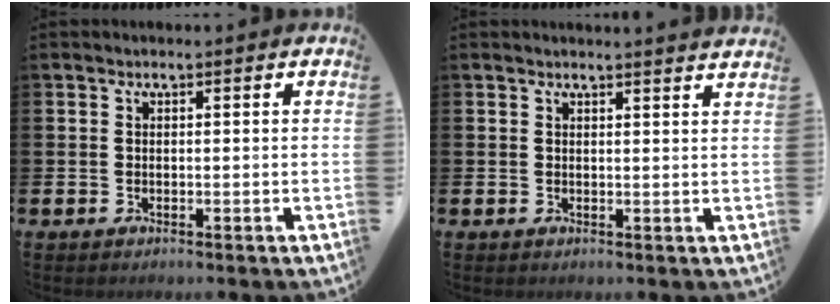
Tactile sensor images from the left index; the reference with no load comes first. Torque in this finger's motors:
{"motor_torque": [0.83, -1.31, 0.44, 0.08]}